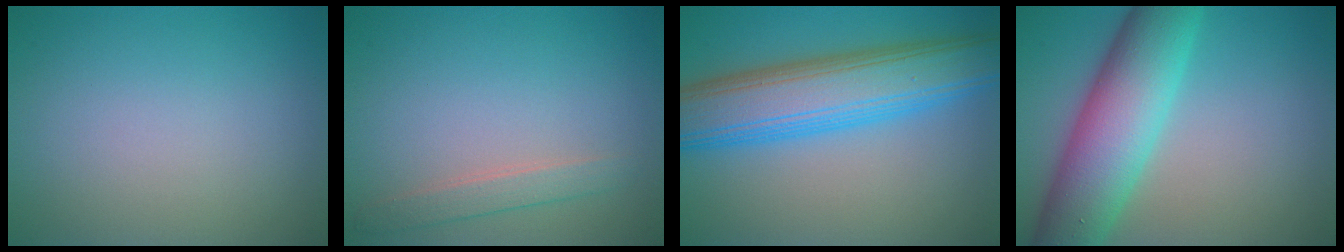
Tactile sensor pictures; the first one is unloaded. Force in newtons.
{"total": 1.7, "press": 1.7, "slide": 0.1}
{"total": 9.5, "press": 9.5, "slide": 0.2}
{"total": 9.4, "press": 9.4, "slide": 0.7}